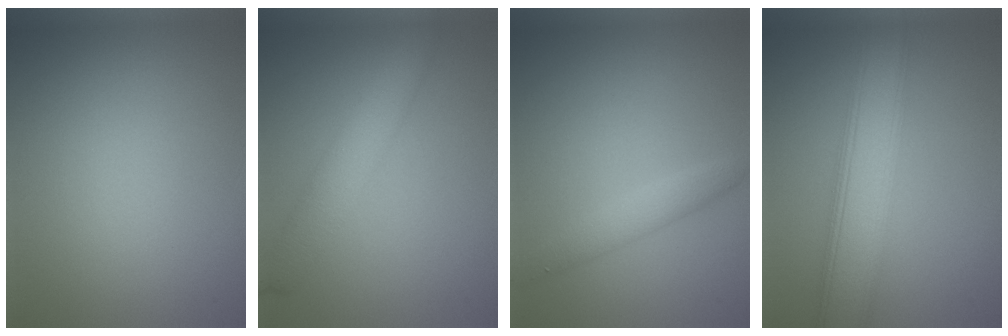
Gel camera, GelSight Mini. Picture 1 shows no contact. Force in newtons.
{"total": 4.0, "press": 4.0, "slide": 0.2}
{"total": 2.0, "press": 2.0, "slide": 0.0}
{"total": 7.2, "press": 7.2, "slide": 0.2}